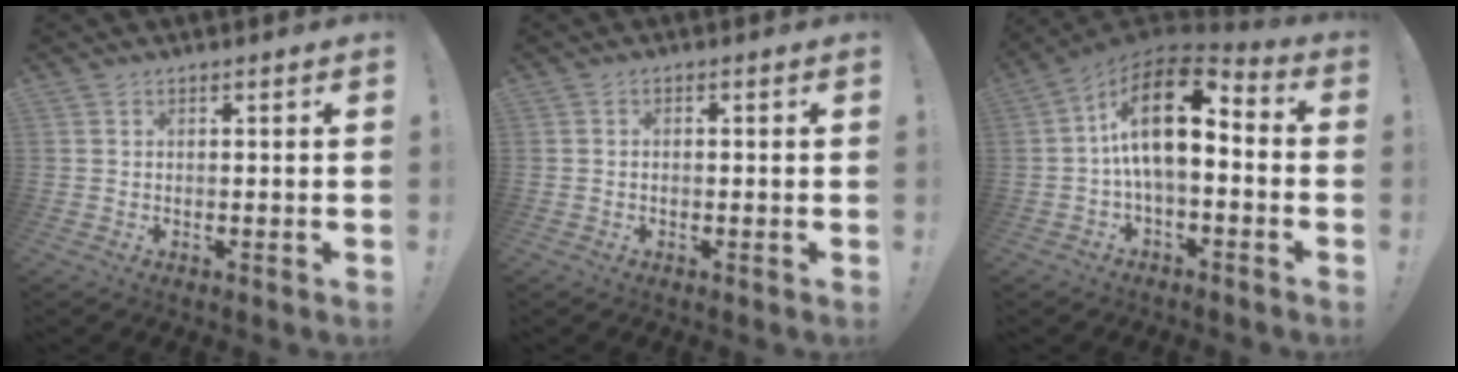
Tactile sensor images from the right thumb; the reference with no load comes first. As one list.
[{"total": 0.7, "force": [-0.4, 0.6, 0.2], "torque": [-0.011, 0.005, -0.005]}, {"total": 16.6, "force": [2.6, 8.1, 14.2], "torque": [-0.248, -0.007, 0.046]}]